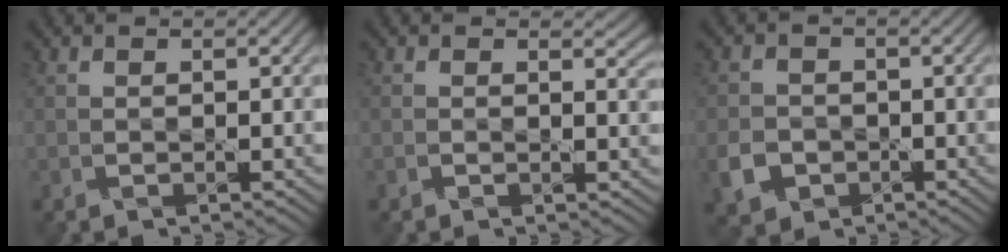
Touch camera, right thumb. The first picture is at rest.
{"total": 1.2, "force": [0.3, 0.8, 0.9], "torque": [-0.017, -0.004, 0.006]}
{"total": 4.3, "force": [-1.9, 3.5, 1.7], "torque": [-0.047, -0.008, -0.042]}